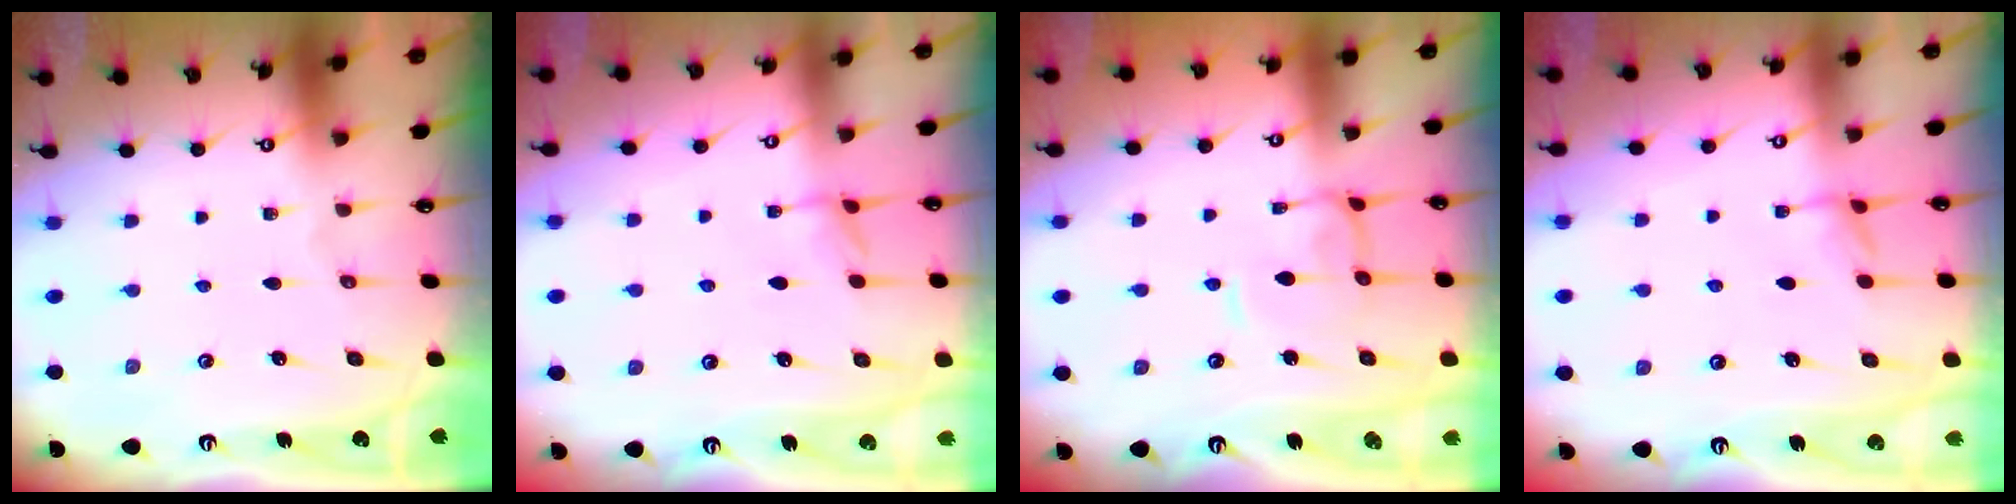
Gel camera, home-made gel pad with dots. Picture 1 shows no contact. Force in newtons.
{"total": 2.7, "press": 2.7, "slide": 0.5}
{"total": 2.2, "press": 2.1, "slide": 0.6}
{"total": 2.6, "press": 2.6, "slide": 0.5}